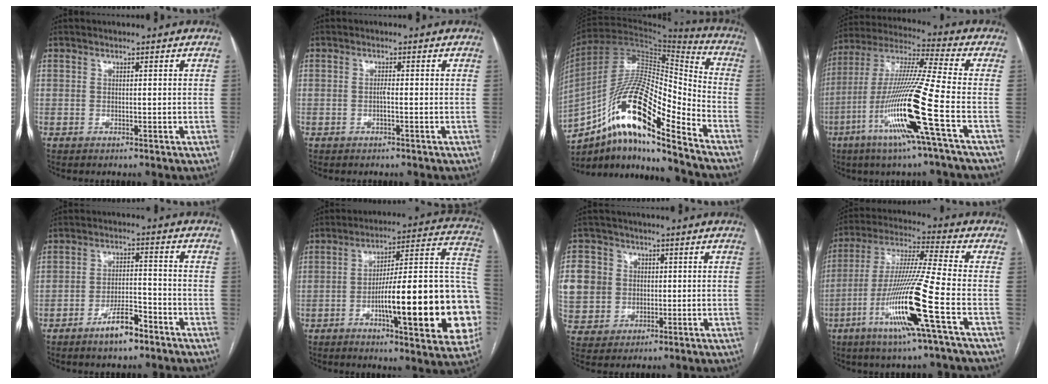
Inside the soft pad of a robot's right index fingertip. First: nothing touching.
{"total": 0.9, "force": [-0.3, 0.1, 0.8], "torque": [-0.015, 0.001, -0.004]}
{"total": 19.8, "force": [-11.7, 3.4, 15.6], "torque": [-0.300, 0.011, -0.206]}
{"total": 18.0, "force": [-6.7, -1.3, 16.6], "torque": [-0.339, -0.021, -0.135]}
{"total": 6.2, "force": [-4.3, 1.6, 4.2], "torque": [-0.078, 0.005, -0.073]}
{"total": 26.7, "force": [-5.8, 3.8, 25.8], "torque": [-0.289, 0.015, -0.080]}
{"total": 15.7, "force": [1.3, 14.7, 5.4], "torque": [-0.179, 0.044, 0.044]}
{"total": 16.6, "force": [-6.3, -1.3, 15.2], "torque": [-0.307, -0.018, -0.123]}